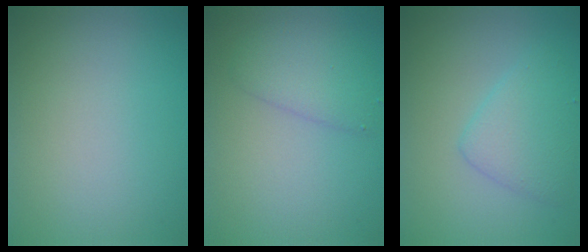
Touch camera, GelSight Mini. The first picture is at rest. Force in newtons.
{"total": 2.8, "press": 2.8, "slide": 0.1}
{"total": 1.9, "press": 1.9, "slide": 0.1}